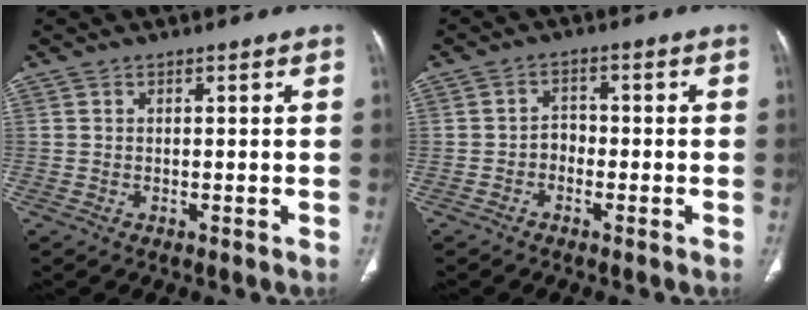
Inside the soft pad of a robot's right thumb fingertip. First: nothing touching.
{"total": 2.5, "force": [-1.2, 1.8, 1.2], "torque": [-0.004, 0.014, -0.027]}